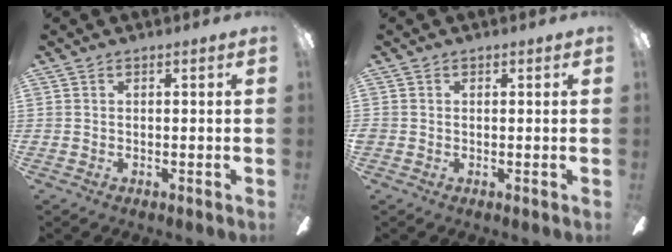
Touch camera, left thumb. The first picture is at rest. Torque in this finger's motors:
{"motor_torque": [0.07, 0.01, 0.16, -0.09, -0.01]}